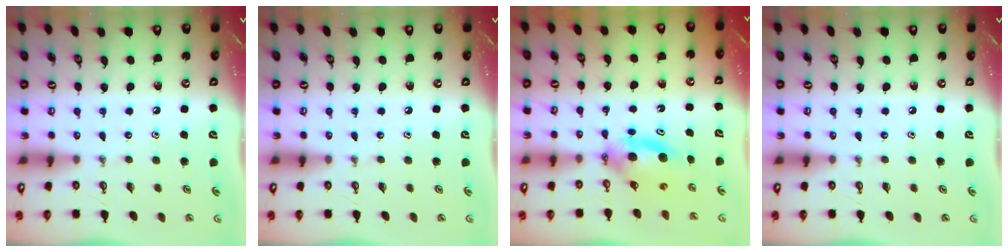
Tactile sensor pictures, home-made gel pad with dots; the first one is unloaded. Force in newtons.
{"total": 0.0}
{"total": 6.6, "press": 6.0, "slide": 2.8}
{"total": 0.0}